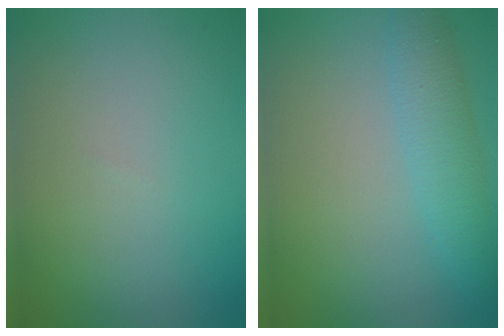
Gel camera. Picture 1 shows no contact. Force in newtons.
{"total": 3.3, "press": 3.3, "slide": 0.1}